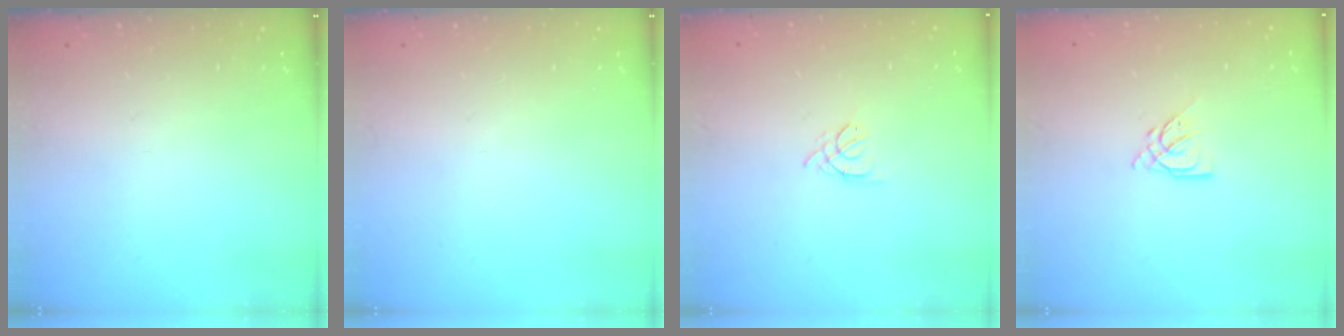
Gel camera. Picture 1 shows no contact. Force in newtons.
{"total": 0.0}
{"total": 3.0, "press": 2.9, "slide": 0.7}
{"total": 5.0, "press": 5.0, "slide": 0.5}